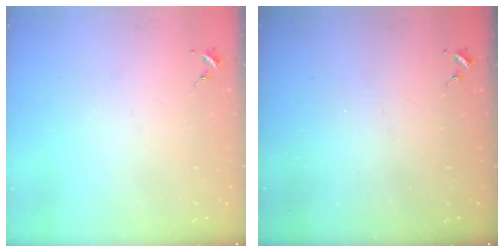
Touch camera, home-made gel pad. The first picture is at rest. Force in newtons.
{"total": 0.0}